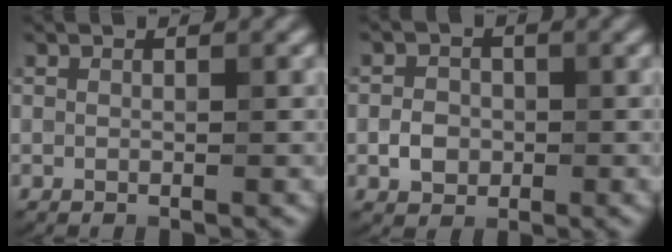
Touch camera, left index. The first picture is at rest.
{"total": 2.2, "force": [-0.5, 1.9, 1.1], "torque": [-0.013, 0.000, -0.014]}